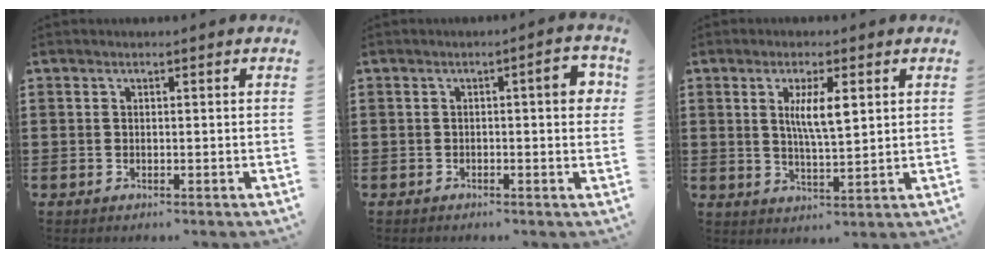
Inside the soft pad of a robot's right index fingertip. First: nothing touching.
{"total": 4.3, "force": [0.3, 0.8, 4.2], "torque": [-0.059, 0.002, 0.000]}
{"total": 5.5, "force": [1.6, 1.2, 5.1], "torque": [-0.106, 0.005, 0.025]}